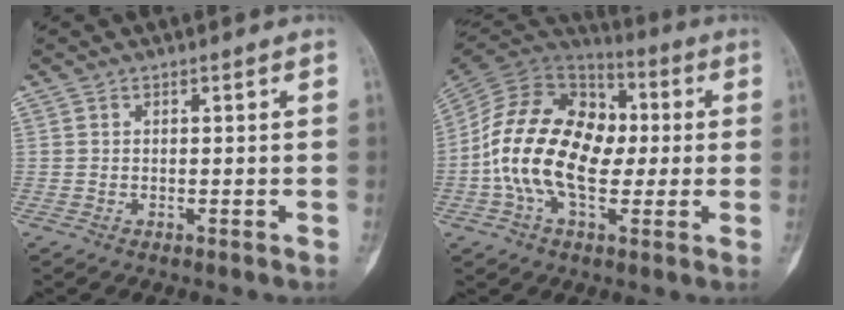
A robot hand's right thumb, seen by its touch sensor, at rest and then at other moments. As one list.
[{"total": 20.8, "force": [-0.6, 13.0, 16.2], "torque": [-0.285, 0.028, -0.015]}]